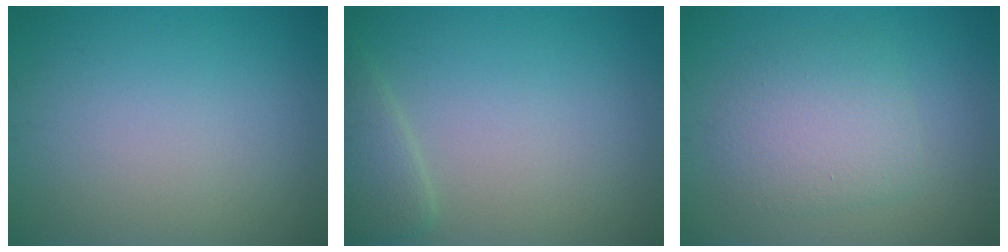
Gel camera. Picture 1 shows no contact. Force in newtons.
{"total": 2.4, "press": 2.4, "slide": 0.0}
{"total": 4.1, "press": 4.1, "slide": 0.3}